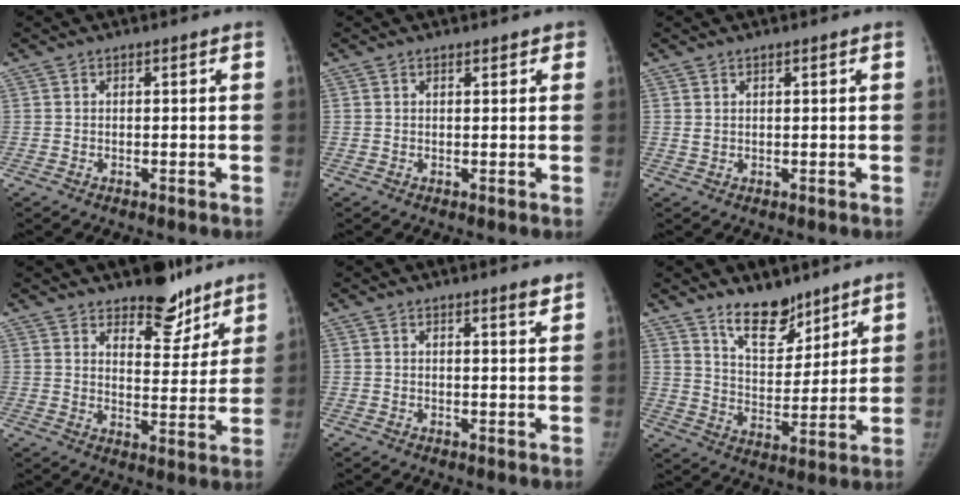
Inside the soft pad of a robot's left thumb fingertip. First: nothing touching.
{"total": 1.3, "force": [1.0, 0.7, 0.6], "torque": [0.002, -0.004, 0.008]}
{"total": 1.0, "force": [0.7, 0.4, 0.6], "torque": [-0.006, -0.002, 0.016]}
{"total": 10.2, "force": [8.0, 4.6, 4.4], "torque": [-0.021, -0.058, 0.122]}
{"total": 2.1, "force": [1.7, 0.1, 1.3], "torque": [-0.016, -0.014, 0.023]}
{"total": 10.6, "force": [8.1, 4.9, 4.8], "torque": [-0.049, -0.066, 0.147]}